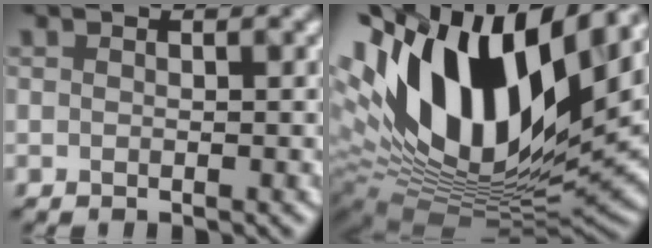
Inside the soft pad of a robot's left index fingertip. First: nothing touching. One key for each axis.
{"total": 17.6, "fx": 5.4, "fy": 9.0, "fz": 14.1, "tx": -0.268, "ty": 0.012, "tz": 0.085}